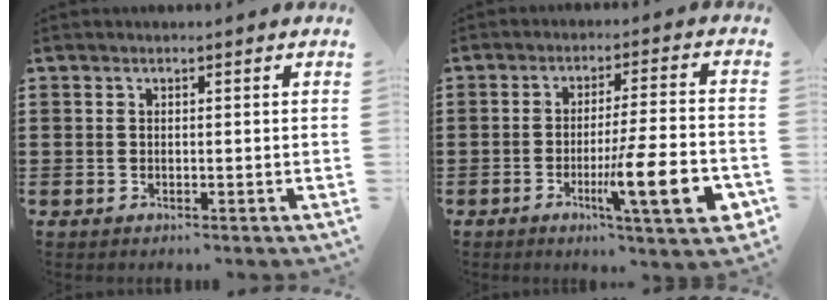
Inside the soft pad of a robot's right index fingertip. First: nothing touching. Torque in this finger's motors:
{"motor_torque": [2.14, 0.00, 0.64, 0.21]}